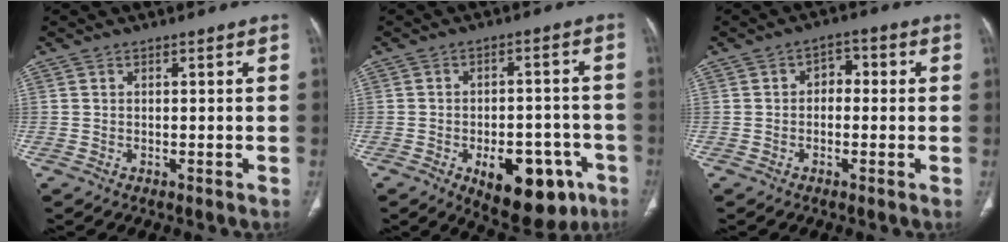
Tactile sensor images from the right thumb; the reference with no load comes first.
{"total": 15.0, "force": [-6.6, 7.9, 10.9], "torque": [-0.115, 0.030, -0.077]}
{"total": 3.7, "force": [0.1, 2.7, 2.6], "torque": [-0.018, 0.016, -0.008]}